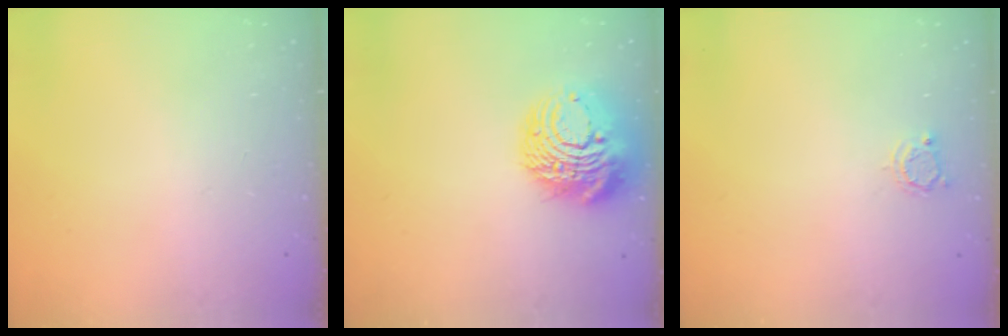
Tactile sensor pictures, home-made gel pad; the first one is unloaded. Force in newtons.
{"total": 14.7, "press": 14.6, "slide": 1.5}
{"total": 3.0, "press": 3.0, "slide": 0.4}